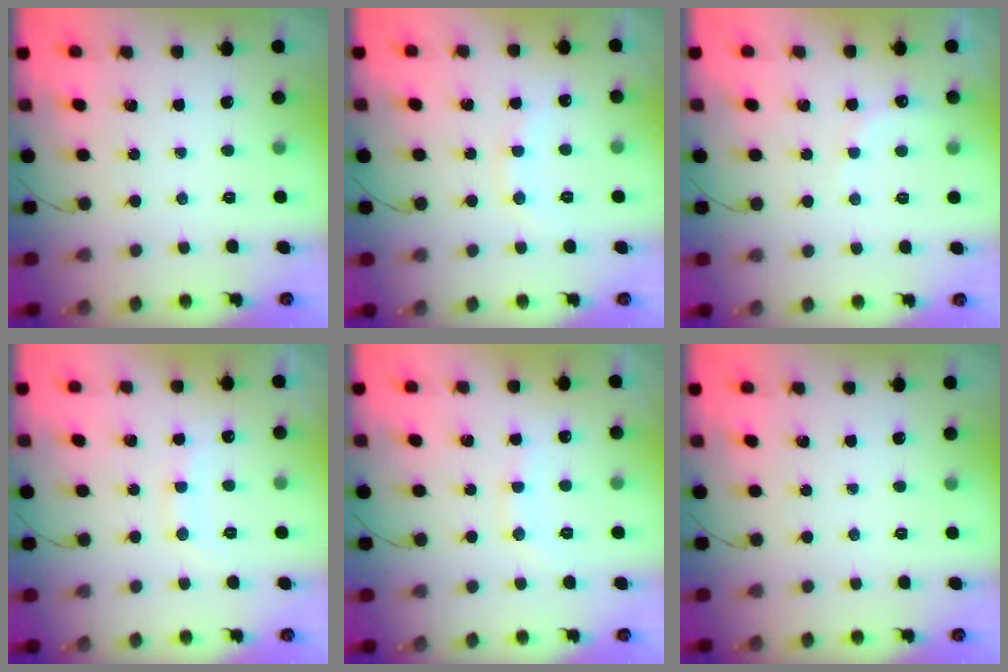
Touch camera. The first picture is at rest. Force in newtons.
{"total": 8.3, "press": 8.1, "slide": 1.4}
{"total": 8.4, "press": 8.2, "slide": 1.6}
{"total": 8.7, "press": 8.6, "slide": 1.2}
{"total": 8.1, "press": 8.0, "slide": 1.2}
{"total": 0.0}